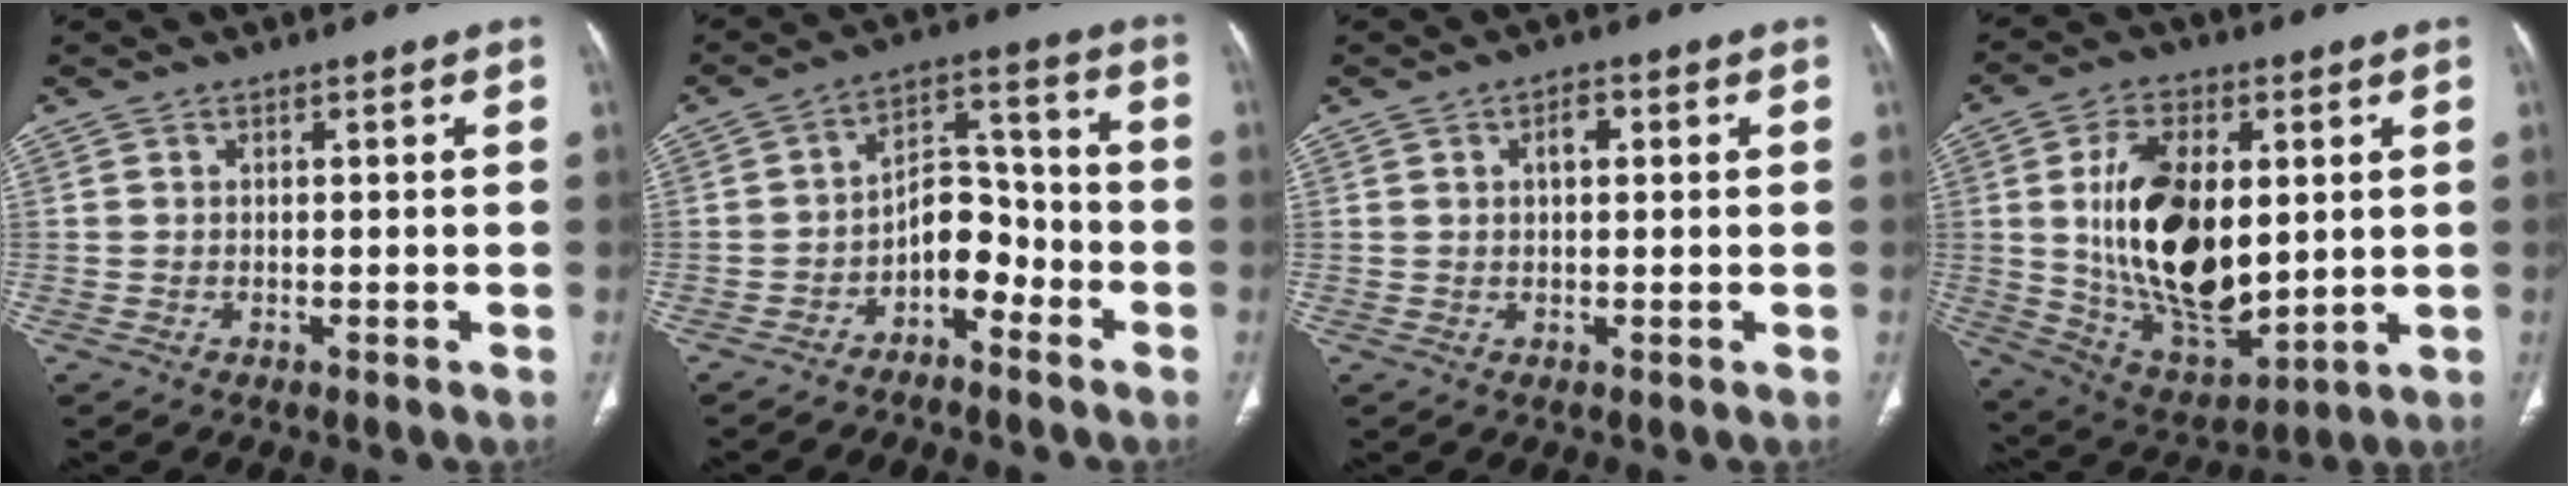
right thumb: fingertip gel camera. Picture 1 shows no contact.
{"total": 8.3, "force": [-4.5, 5.2, 4.6], "torque": [-0.044, 0.063, -0.082]}
{"total": 2.7, "force": [0.7, 1.4, 2.2], "torque": [-0.033, 0.004, 0.010]}
{"total": 21.6, "force": [2.3, 12.0, 17.8], "torque": [-0.294, -0.021, 0.057]}